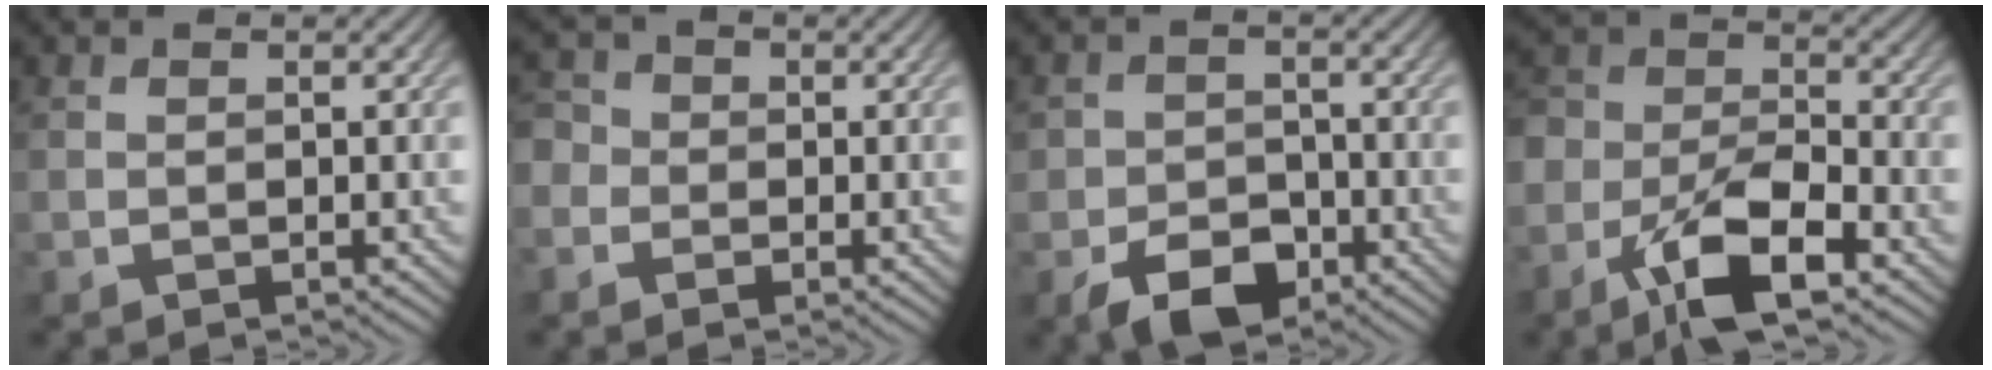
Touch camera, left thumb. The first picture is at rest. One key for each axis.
{"total": 3.5, "fx": -1.0, "fy": 3.3, "fz": 0.8, "tx": -0.024, "ty": 0.006, "tz": -0.038}
{"total": 5.9, "fx": -3.5, "fy": 3.8, "fz": 2.9, "tx": -0.050, "ty": -0.007, "tz": -0.067}
{"total": 9.9, "fx": -5.9, "fy": 4.3, "fz": 6.6, "tx": -0.123, "ty": 0.000, "tz": -0.120}